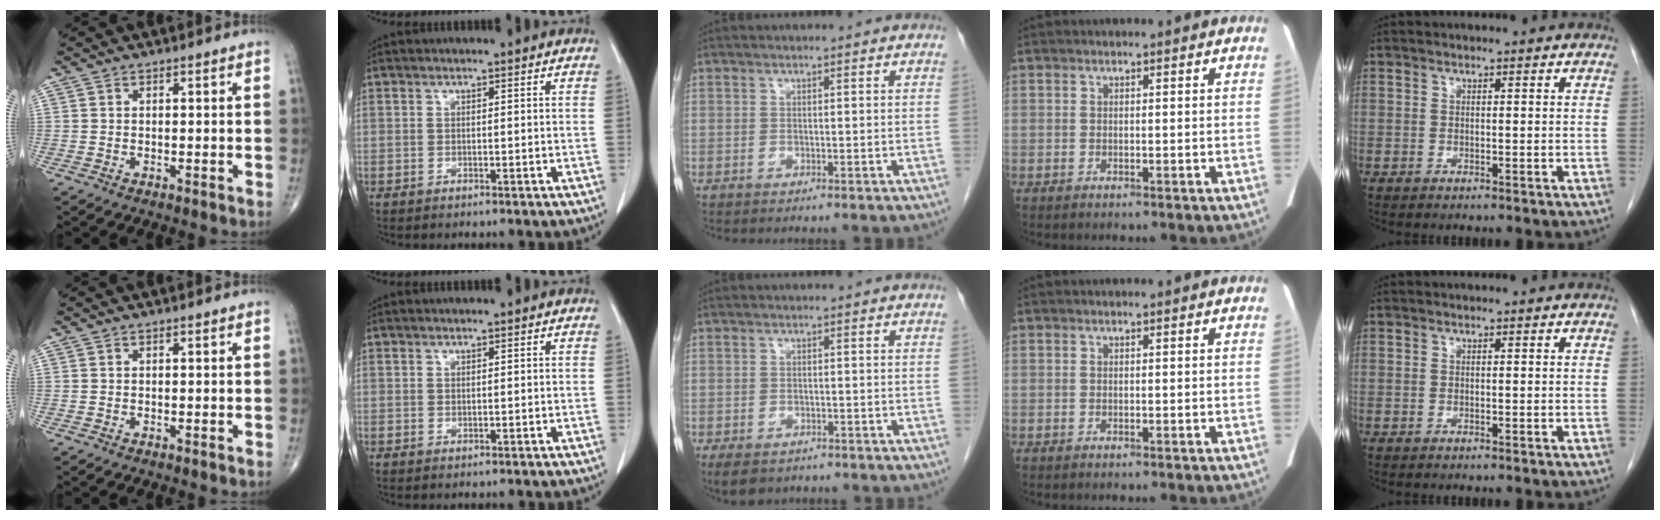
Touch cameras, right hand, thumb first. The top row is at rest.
{"middle": {"total": 5.8, "force": [-4.3, 3.1, 2.5], "torque": [-0.034, -0.005, -0.058]}}